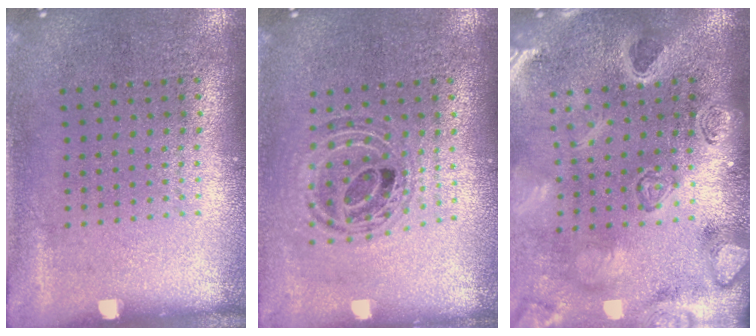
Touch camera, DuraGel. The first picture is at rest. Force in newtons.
{"total": 0.8, "press": 0.8, "slide": 0.1}
{"total": 4.1, "press": 3.2, "slide": 2.5}